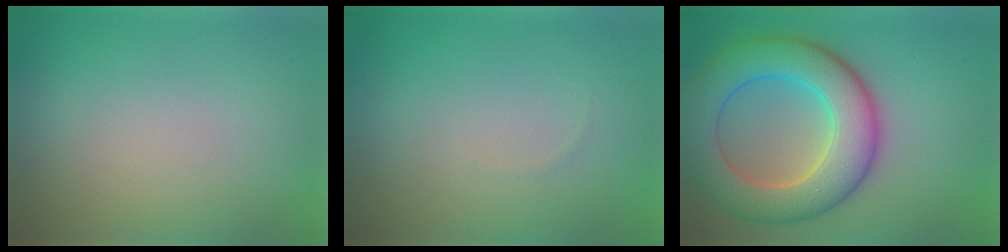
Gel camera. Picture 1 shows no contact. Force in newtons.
{"total": 0.0}
{"total": 9.8, "press": 9.8, "slide": 0.1}